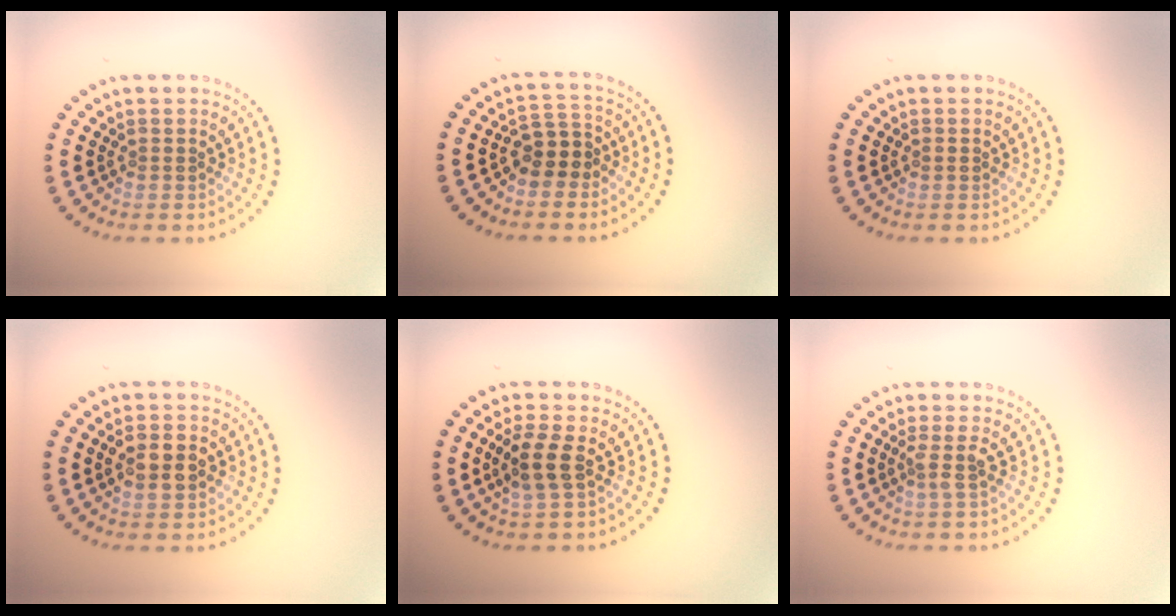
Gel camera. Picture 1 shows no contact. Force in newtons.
{"total": 2.8, "press": 2.5, "slide": 1.3}
{"total": 0.6, "press": 0.6, "slide": 0.1}
{"total": 3.8, "press": 3.8, "slide": 0.2}
{"total": 2.9, "press": 2.7, "slide": 1.0}
{"total": 1.7, "press": 1.3, "slide": 1.1}